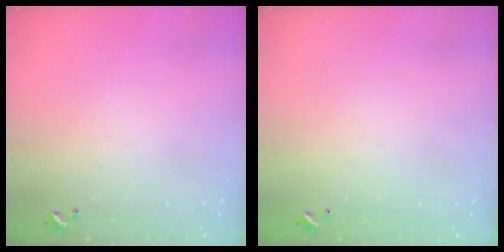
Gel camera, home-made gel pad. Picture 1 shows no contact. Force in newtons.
{"total": 2.9, "press": 2.9, "slide": 0.1}